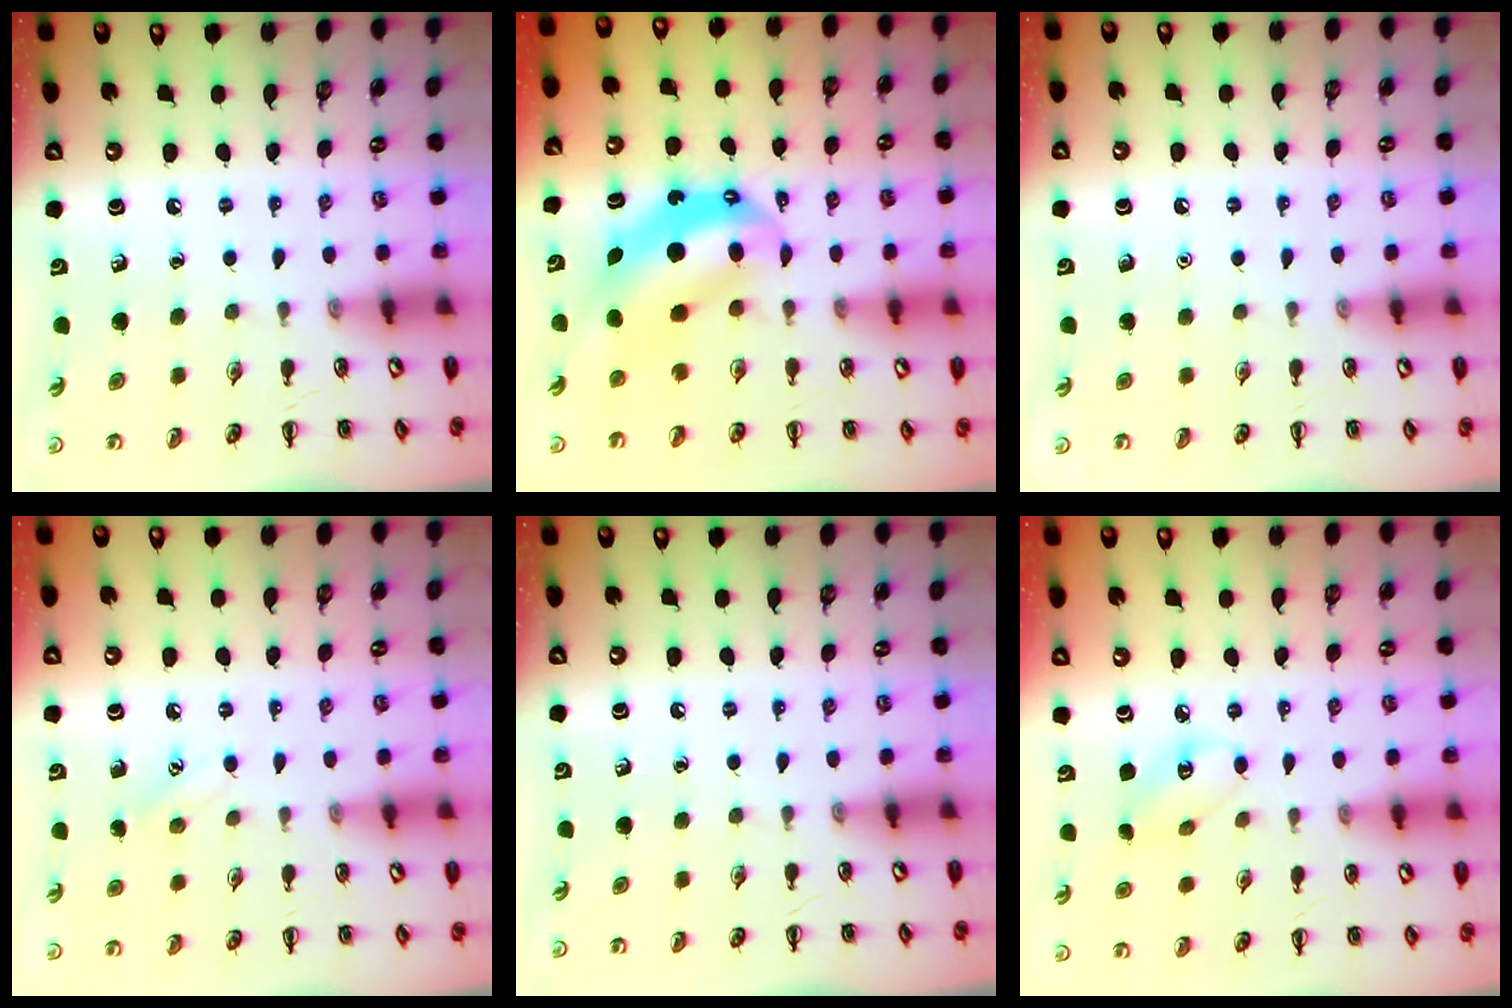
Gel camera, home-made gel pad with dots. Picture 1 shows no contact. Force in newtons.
{"total": 8.2, "press": 8.0, "slide": 1.9}
{"total": 1.5, "press": 1.5, "slide": 0.1}
{"total": 6.5, "press": 6.4, "slide": 1.2}
{"total": 0.0}
{"total": 3.7, "press": 3.6, "slide": 0.6}